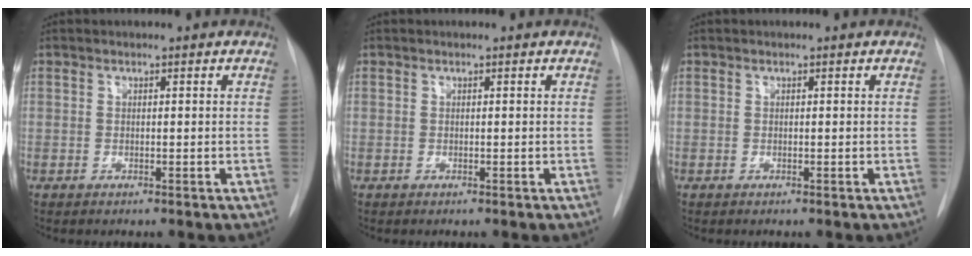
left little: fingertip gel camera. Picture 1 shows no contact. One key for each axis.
{"total": 0.0}
{"total": 0.0}